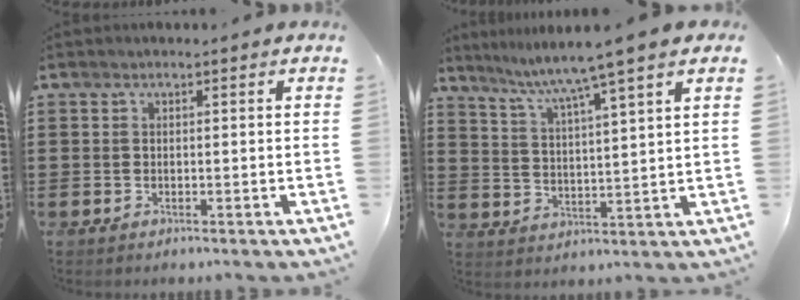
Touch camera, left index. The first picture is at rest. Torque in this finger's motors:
{"motor_torque": [1.09, -1.04, 0.69, 0.21]}